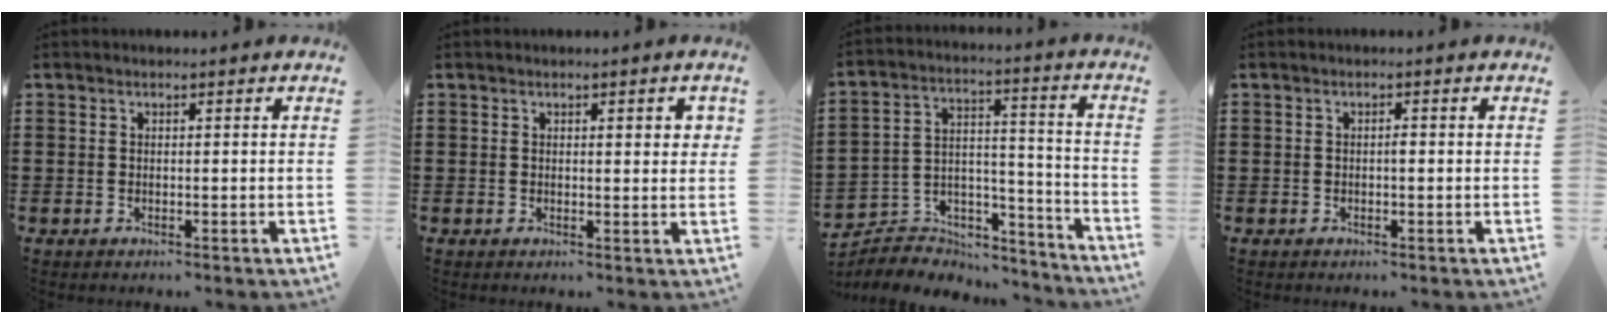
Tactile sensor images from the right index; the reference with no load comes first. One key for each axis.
{"total": 1.3, "fx": 0.5, "fy": 0.3, "fz": 1.1, "tx": -0.014, "ty": 0.001, "tz": 0.005}
{"total": 5.2, "fx": -4.3, "fy": 2.9, "fz": 0.5, "tx": -0.013, "ty": 0.008, "tz": -0.086}
{"total": 0.7, "fx": -0.2, "fy": 0.2, "fz": 0.6, "tx": -0.013, "ty": -0.004, "tz": -0.002}